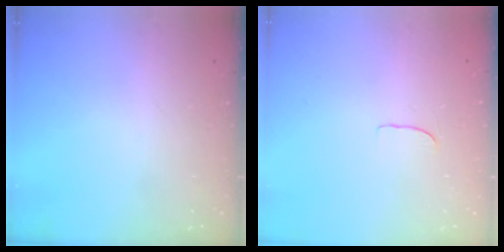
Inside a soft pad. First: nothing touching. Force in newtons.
{"total": 4.9, "press": 4.9, "slide": 0.5}